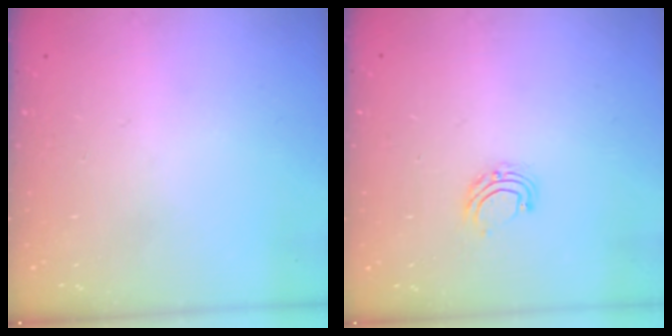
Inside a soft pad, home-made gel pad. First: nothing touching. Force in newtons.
{"total": 5.9, "press": 5.9, "slide": 0.4}